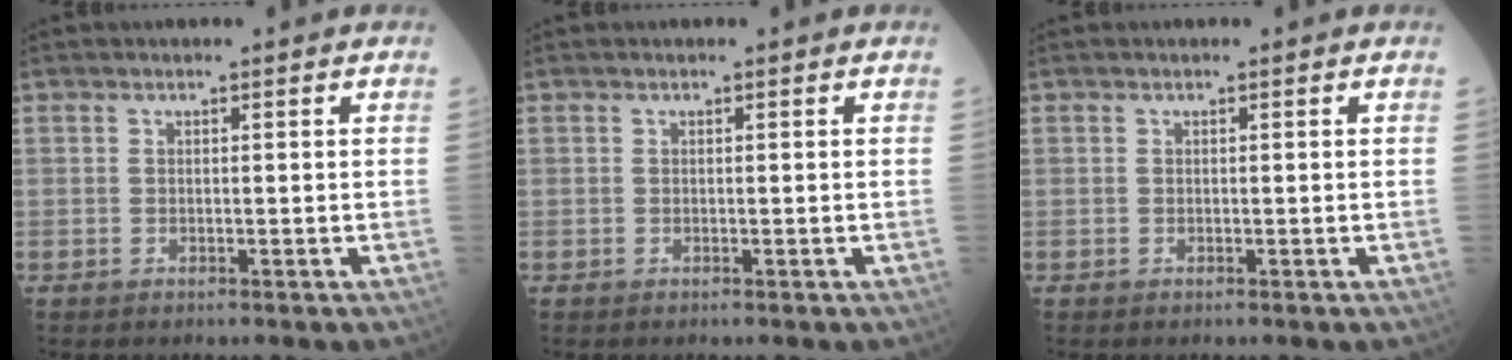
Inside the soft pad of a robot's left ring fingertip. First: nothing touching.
{"total": 0.0}
{"total": 0.0}